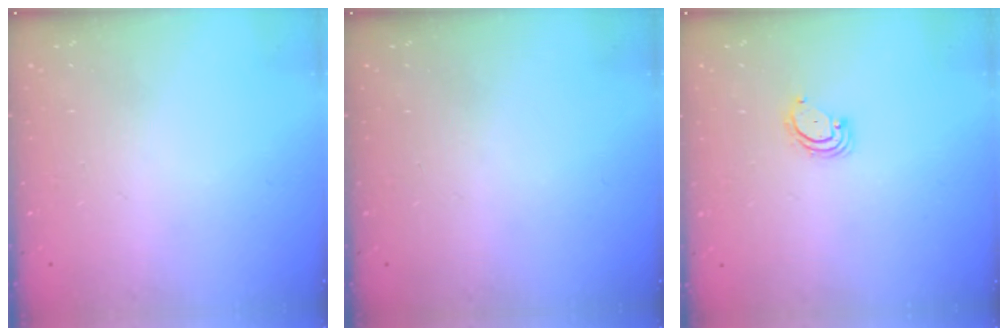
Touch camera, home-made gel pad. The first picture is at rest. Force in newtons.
{"total": 0.0}
{"total": 2.8, "press": 2.8, "slide": 0.3}